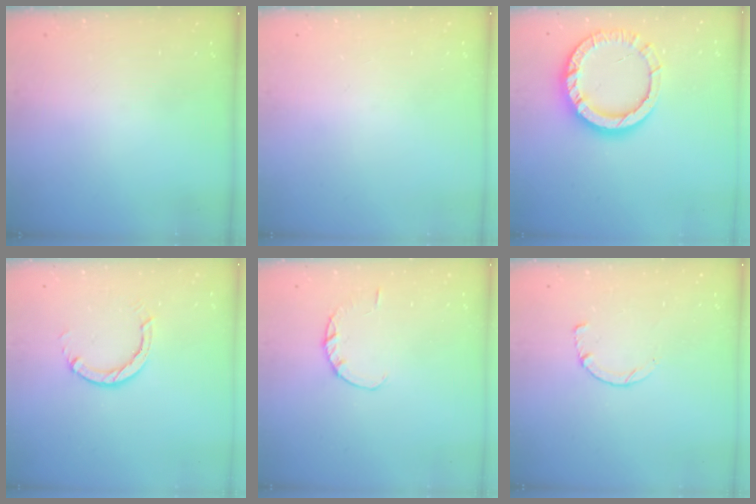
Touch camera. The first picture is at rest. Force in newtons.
{"total": 0.0}
{"total": 14.0, "press": 14.0, "slide": 1.2}
{"total": 3.8, "press": 3.8, "slide": 0.5}
{"total": 1.8, "press": 1.8, "slide": 0.3}
{"total": 2.5, "press": 2.5, "slide": 0.3}